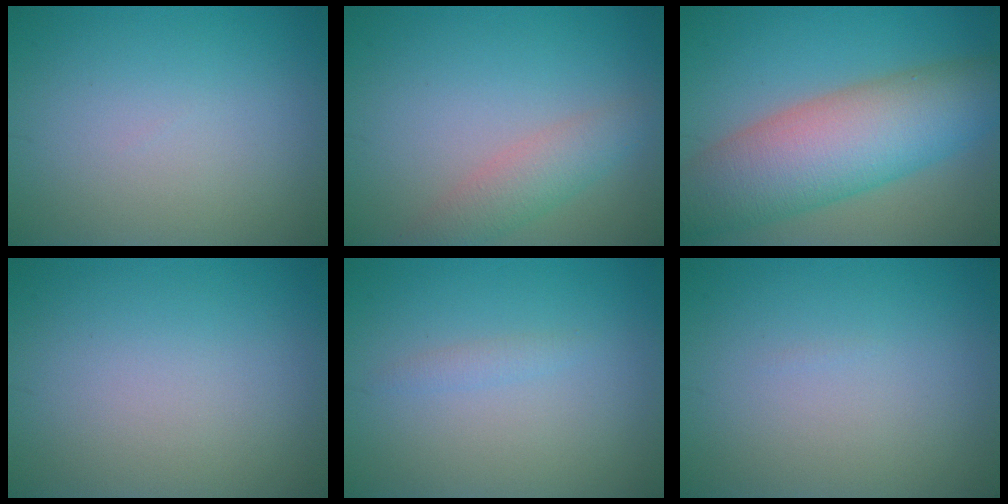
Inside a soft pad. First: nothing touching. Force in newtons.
{"total": 3.0, "press": 3.0, "slide": 0.1}
{"total": 10.6, "press": 10.6, "slide": 0.5}
{"total": 0.0}
{"total": 0.9, "press": 0.9, "slide": 0.0}
{"total": 0.0}